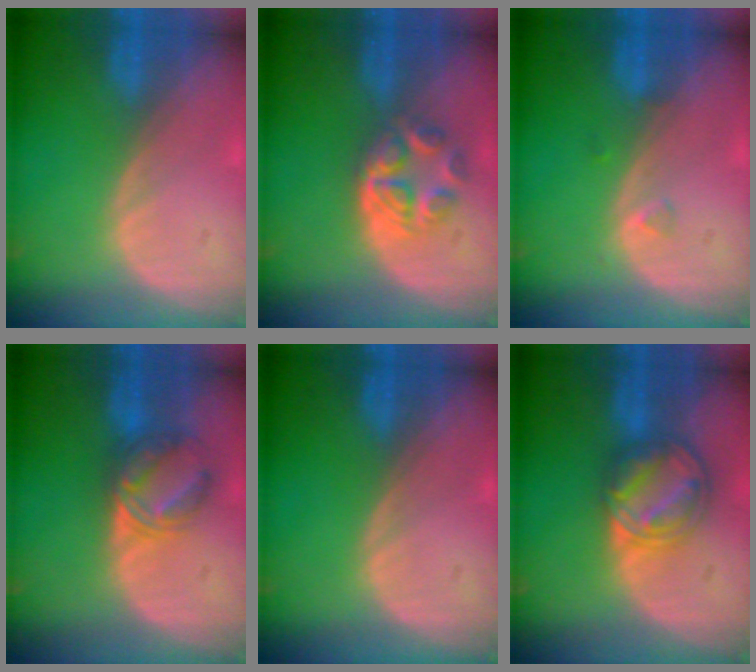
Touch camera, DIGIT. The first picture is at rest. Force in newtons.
{"total": 6.3, "press": 5.3, "slide": 3.4}
{"total": 1.0, "press": 1.0, "slide": 0.2}
{"total": 6.0, "press": 5.8, "slide": 1.4}
{"total": 0.0}
{"total": 8.1, "press": 6.9, "slide": 4.2}